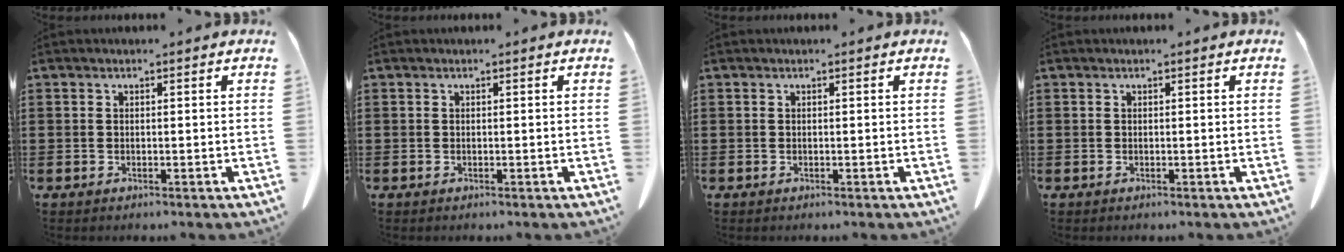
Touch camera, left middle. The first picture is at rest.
{"total": 0.0}
{"total": 0.0}
{"total": 0.0}